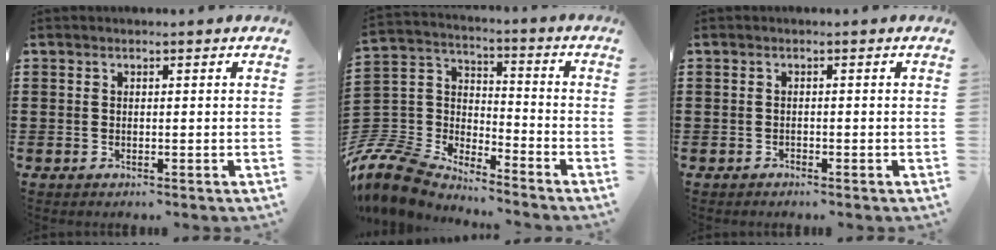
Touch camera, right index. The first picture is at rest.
{"total": 8.5, "force": [-7.9, 2.8, 1.5], "torque": [-0.087, -0.013, -0.171]}
{"total": 0.7, "force": [-0.6, 0.1, 0.0], "torque": [-0.002, 0.000, -0.014]}